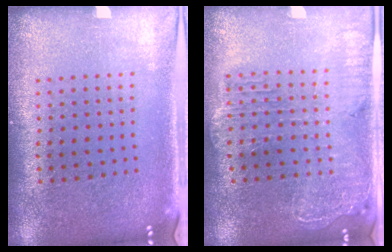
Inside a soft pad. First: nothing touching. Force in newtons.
{"total": 2.1, "press": 1.9, "slide": 0.9}